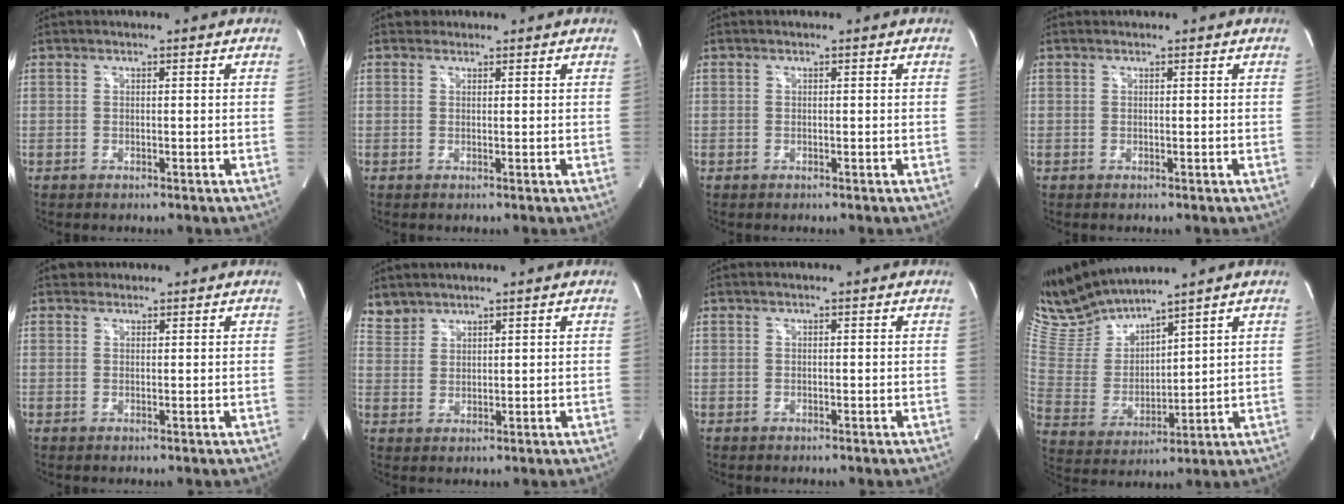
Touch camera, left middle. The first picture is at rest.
{"total": 1.1, "force": [0.9, 0.7, -0.1], "torque": [0.002, 0.006, 0.011]}
{"total": 0.0}
{"total": 1.2, "force": [1.0, -0.1, 0.6], "torque": [-0.012, 0.013, 0.022]}
{"total": 1.4, "force": [1.1, 0.9, -0.1], "torque": [0.006, 0.009, 0.013]}
{"total": 3.3, "force": [3.1, 1.1, -0.2], "torque": [0.003, 0.014, 0.067]}
{"total": 0.0}
{"total": 10.0, "force": [9.8, 0.1, 2.1], "torque": [-0.066, -0.003, 0.216]}